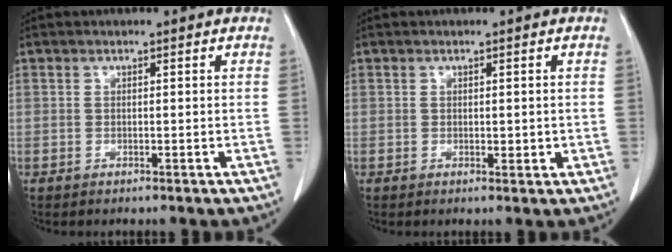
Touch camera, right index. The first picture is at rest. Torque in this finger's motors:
{"motor_torque": [0.00, 0.07, 0.05, 0.01]}